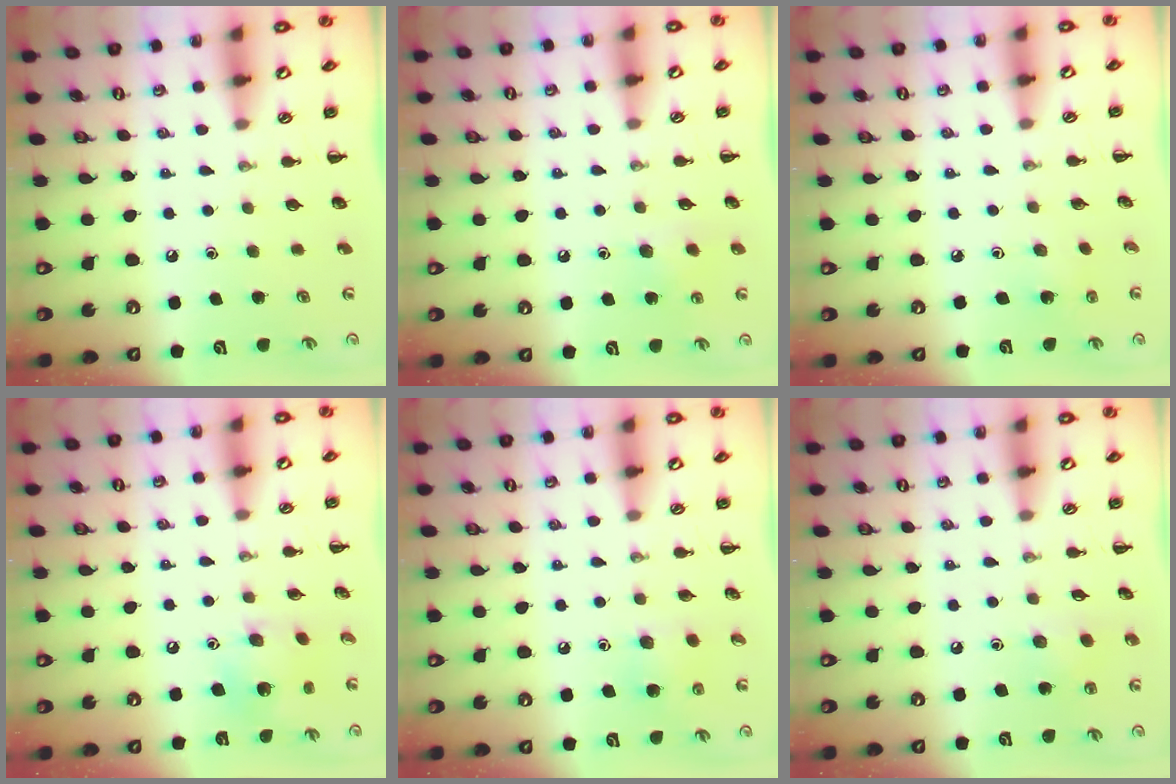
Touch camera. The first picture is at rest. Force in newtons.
{"total": 5.8, "press": 5.6, "slide": 1.5}
{"total": 1.9, "press": 1.8, "slide": 0.7}
{"total": 6.9, "press": 6.7, "slide": 1.5}
{"total": 5.4, "press": 5.2, "slide": 1.4}
{"total": 4.1, "press": 4.0, "slide": 1.0}